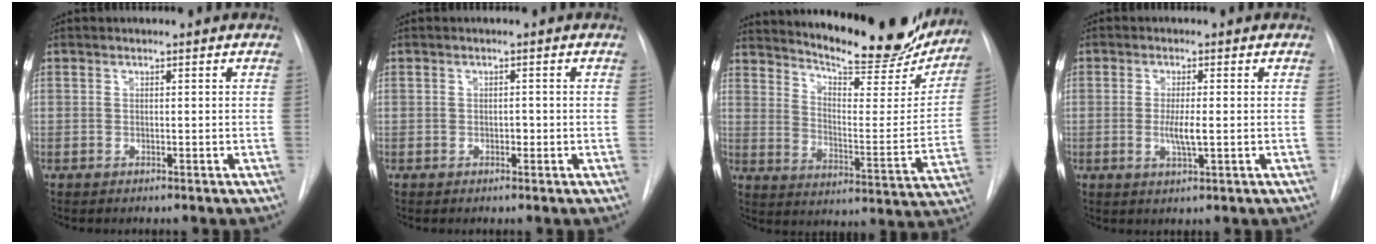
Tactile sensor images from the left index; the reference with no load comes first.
{"total": 0.8, "force": [-0.2, 0.5, 0.6], "torque": [-0.008, 0.001, -0.004]}
{"total": 24.9, "force": [22.0, 5.1, 10.4], "torque": [-0.165, -0.052, 0.291]}
{"total": 3.4, "force": [-0.3, 0.4, 3.4], "torque": [-0.067, -0.008, -0.005]}